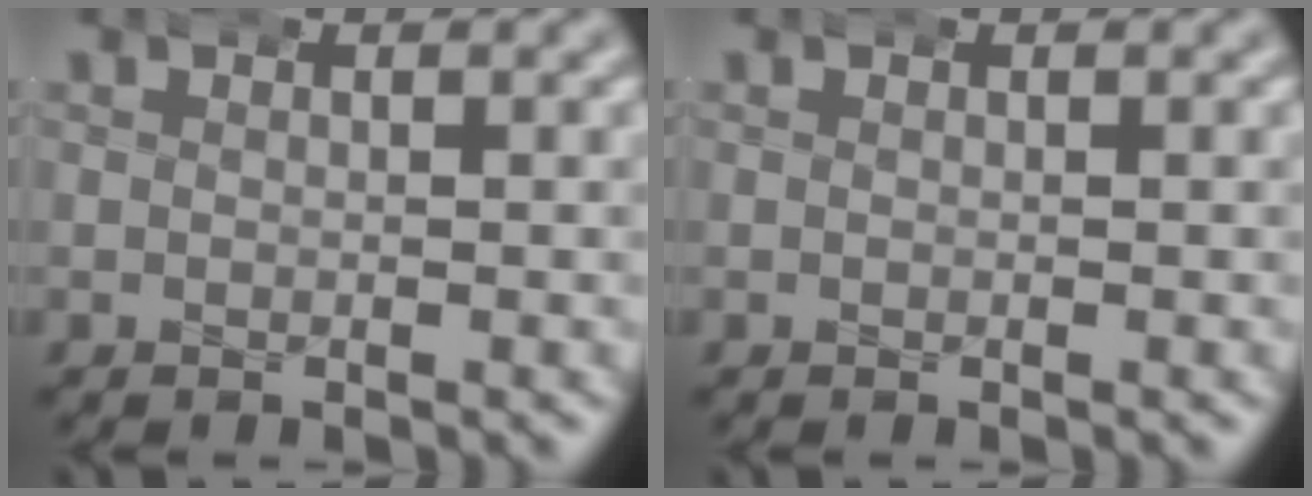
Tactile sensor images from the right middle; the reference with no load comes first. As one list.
[{"total": 0.0}]